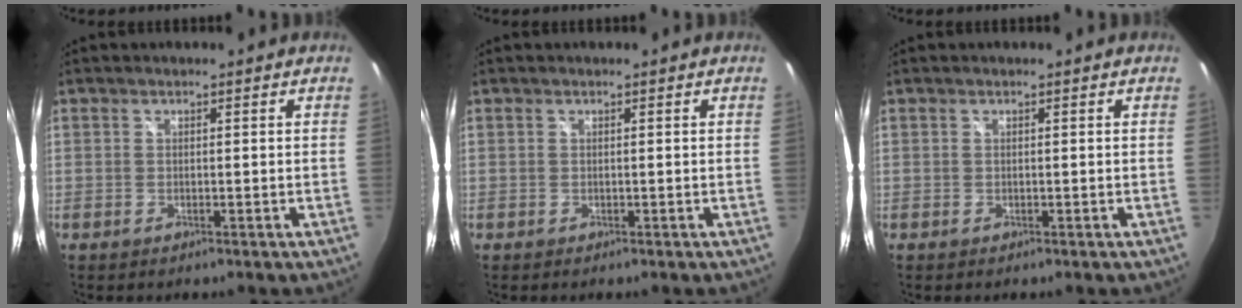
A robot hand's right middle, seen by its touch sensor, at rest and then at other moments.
{"total": 0.0}
{"total": 0.0}